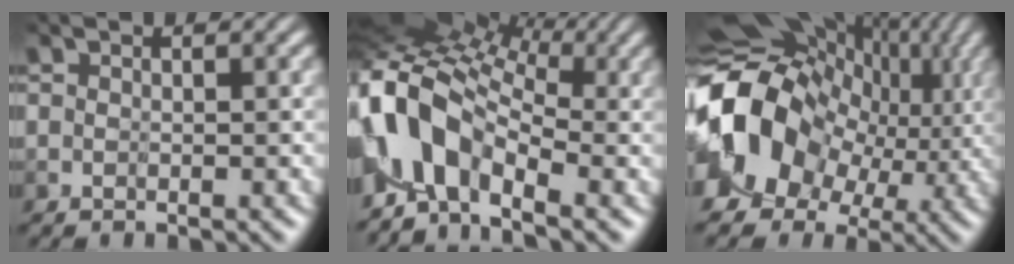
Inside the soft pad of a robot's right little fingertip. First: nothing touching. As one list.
[{"total": 7.2, "force": [-1.6, 4.4, 5.5], "torque": [-0.109, 0.007, -0.047]}, {"total": 14.2, "force": [0.5, 11.5, 8.2], "torque": [-0.175, -0.009, 0.014]}]